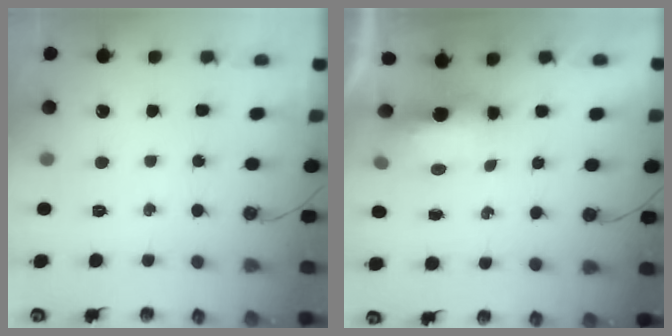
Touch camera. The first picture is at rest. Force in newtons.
{"total": 7.1, "press": 7.1, "slide": 0.5}